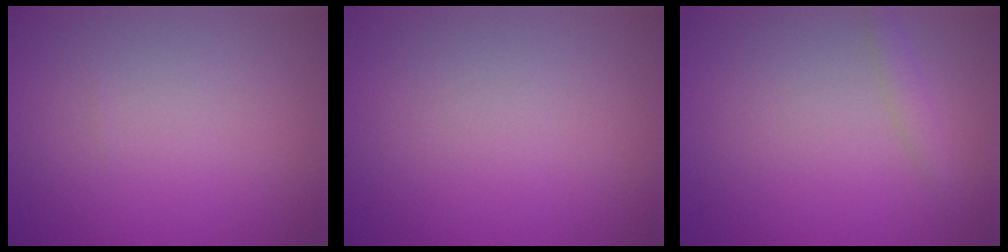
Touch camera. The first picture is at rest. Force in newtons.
{"total": 0.0}
{"total": 1.2, "press": 1.2, "slide": 0.2}